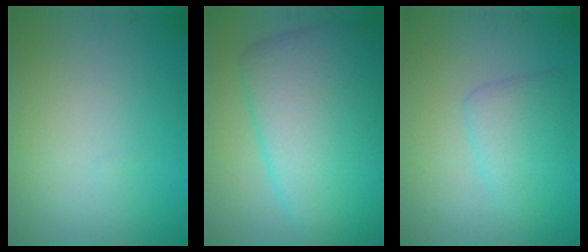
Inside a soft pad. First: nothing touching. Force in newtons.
{"total": 11.0, "press": 11.0, "slide": 0.2}
{"total": 3.3, "press": 3.3, "slide": 0.1}